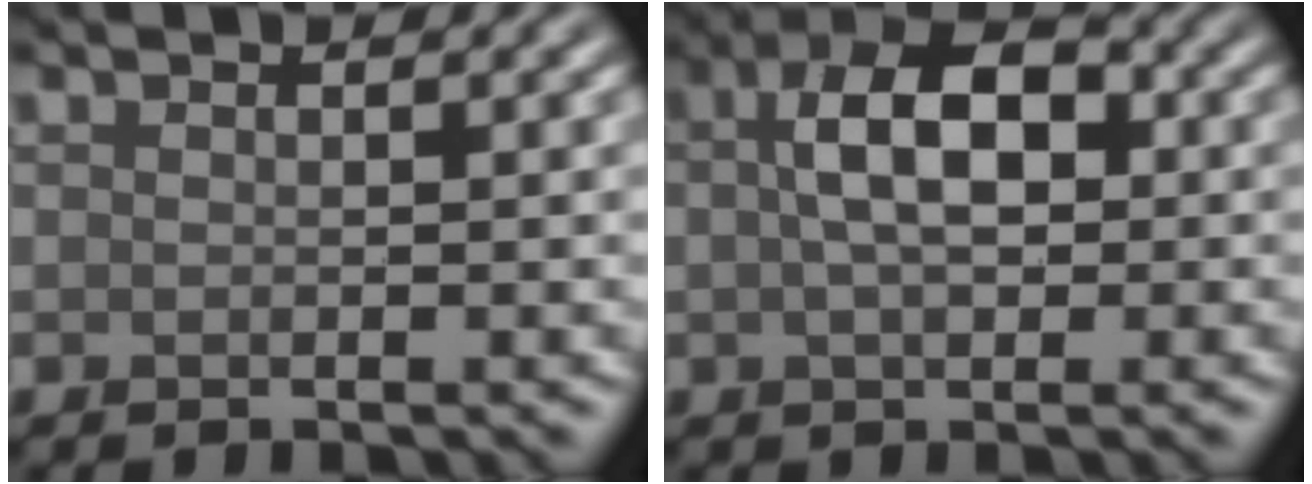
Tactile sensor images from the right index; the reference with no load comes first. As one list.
[{"total": 6.0, "force": [0.6, 3.3, 5.0], "torque": [-0.085, 0.014, 0.003]}]